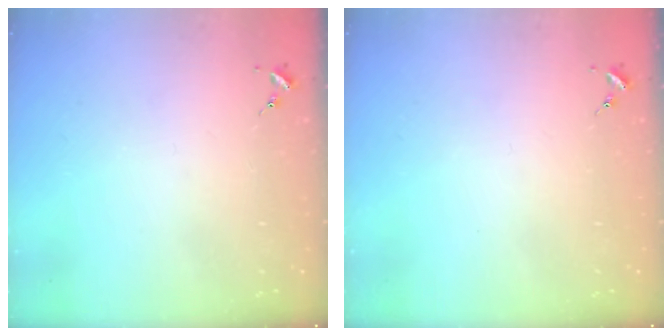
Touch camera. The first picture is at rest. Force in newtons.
{"total": 0.0}